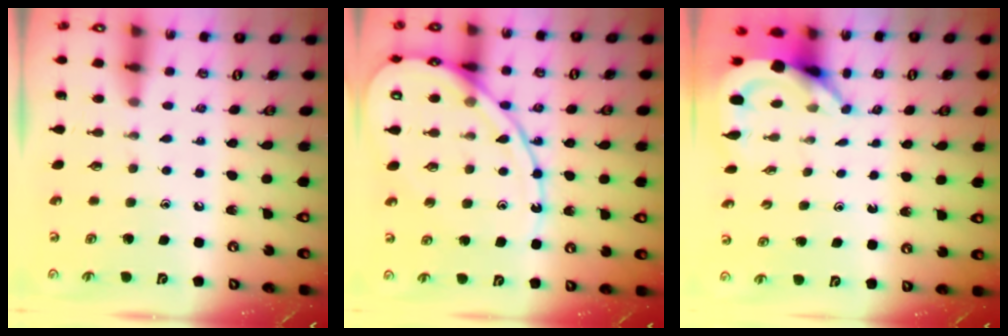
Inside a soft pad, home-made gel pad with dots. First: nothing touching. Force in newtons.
{"total": 14.9, "press": 14.9, "slide": 1.3}
{"total": 6.2, "press": 6.2, "slide": 0.5}